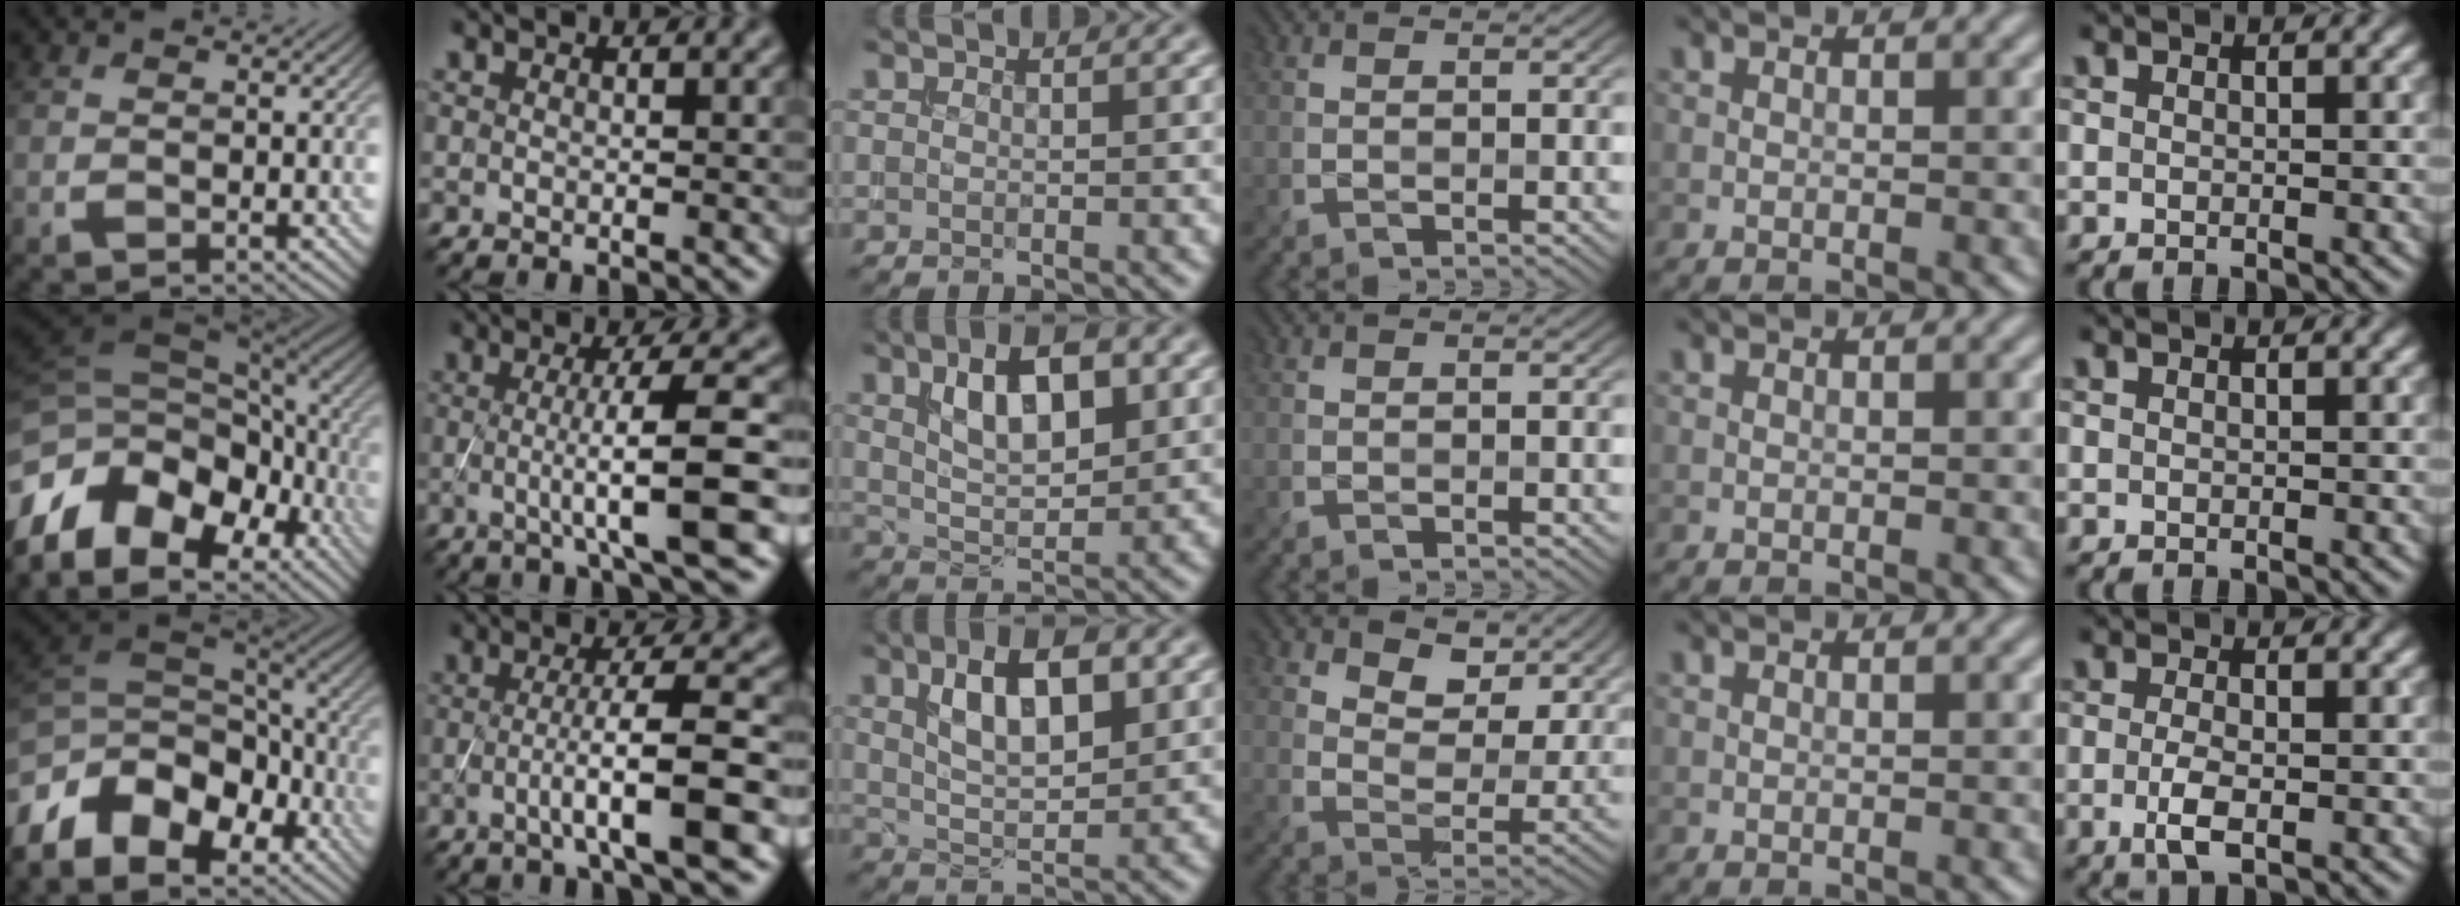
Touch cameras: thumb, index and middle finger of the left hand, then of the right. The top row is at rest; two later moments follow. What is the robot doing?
{"motion": "extract", "object": "backpack"}